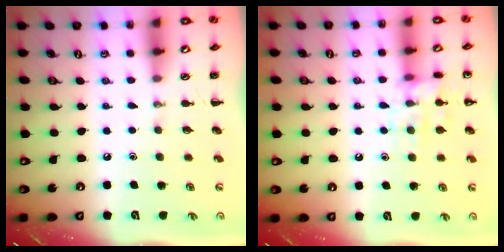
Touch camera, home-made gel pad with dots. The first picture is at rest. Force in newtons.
{"total": 11.8, "press": 11.8, "slide": 0.6}